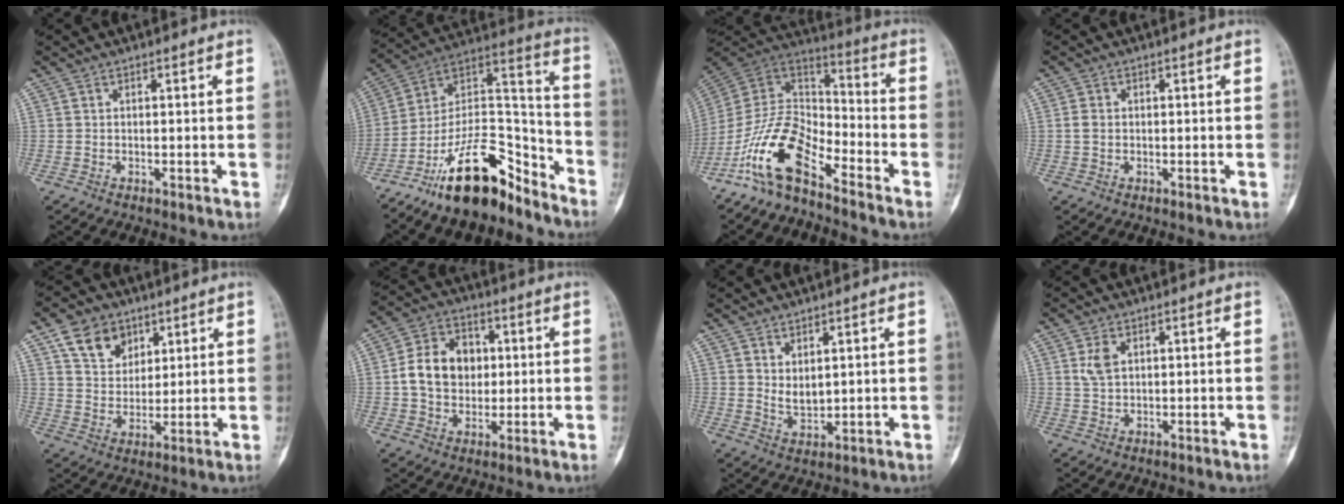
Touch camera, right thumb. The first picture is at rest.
{"total": 19.4, "force": [-14.0, 7.7, 11.1], "torque": [-0.155, 0.120, -0.243]}
{"total": 14.1, "force": [-9.5, 5.8, 8.7], "torque": [-0.152, 0.088, -0.191]}
{"total": 1.6, "force": [0.0, 1.3, 1.0], "torque": [-0.015, 0.002, 0.000]}
{"total": 9.4, "force": [5.2, 6.8, 3.9], "torque": [-0.042, -0.026, 0.098]}
{"total": 12.0, "force": [0.9, 9.3, 7.5], "torque": [-0.099, 0.012, 0.010]}
{"total": 3.9, "force": [1.7, 1.9, 2.9], "torque": [-0.045, -0.023, 0.041]}
{"total": 3.4, "force": [1.2, 2.1, 2.4], "torque": [-0.041, -0.002, 0.027]}